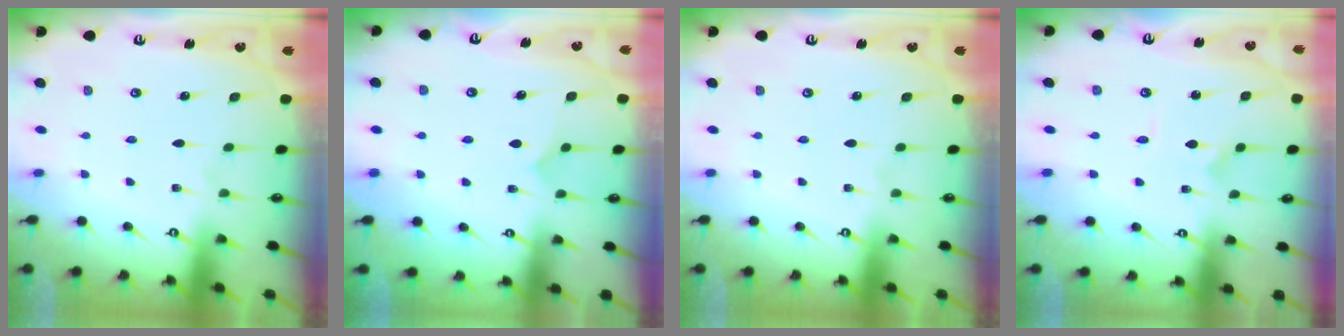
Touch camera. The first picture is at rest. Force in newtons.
{"total": 3.3, "press": 3.3, "slide": 0.4}
{"total": 0.0}
{"total": 0.0}